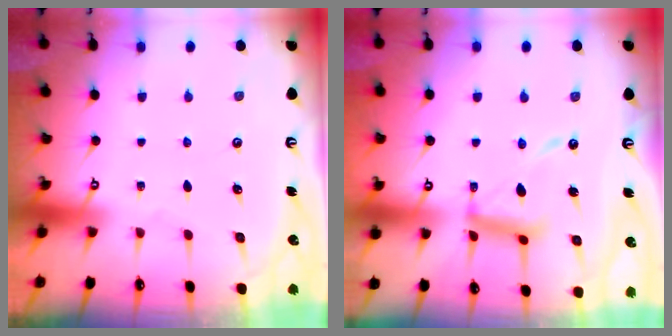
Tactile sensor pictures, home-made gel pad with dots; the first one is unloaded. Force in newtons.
{"total": 13.2, "press": 13.1, "slide": 1.1}